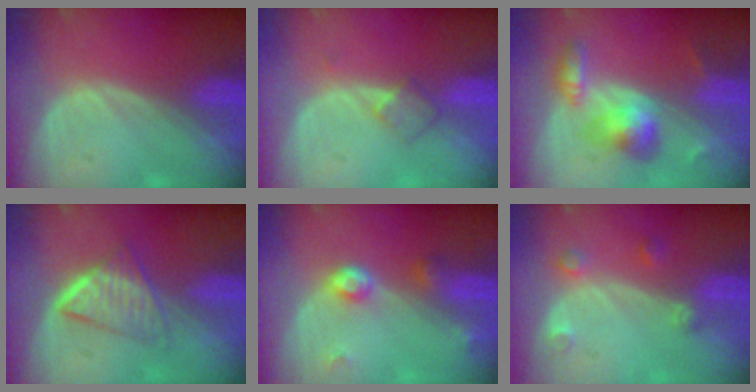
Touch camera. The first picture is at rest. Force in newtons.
{"total": 2.7, "press": 2.4, "slide": 1.1}
{"total": 5.8, "press": 5.8, "slide": 0.2}
{"total": 6.6, "press": 5.5, "slide": 3.6}
{"total": 3.8, "press": 3.5, "slide": 1.5}
{"total": 2.6, "press": 2.6, "slide": 0.4}